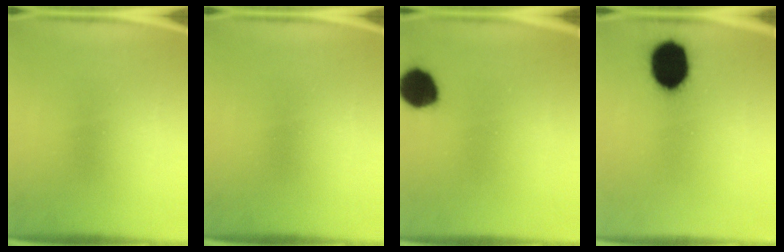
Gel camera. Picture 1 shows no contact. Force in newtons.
{"total": 0.0}
{"total": 9.5}
{"total": 14.4}